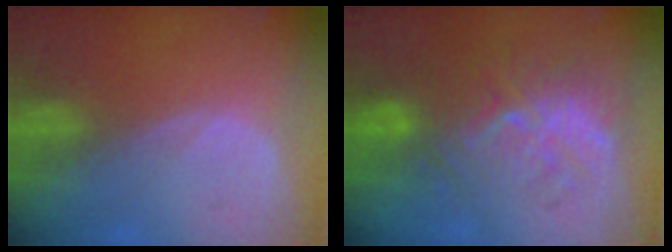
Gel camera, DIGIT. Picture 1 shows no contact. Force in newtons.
{"total": 9.3, "press": 8.9, "slide": 2.6}